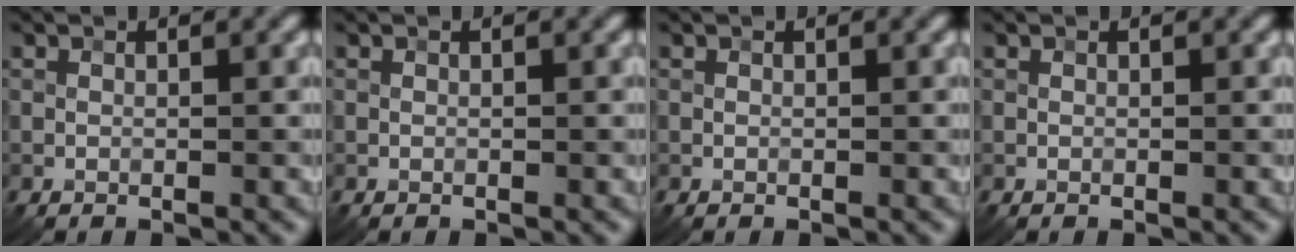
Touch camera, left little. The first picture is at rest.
{"total": 0.0}
{"total": 0.0}
{"total": 0.0}